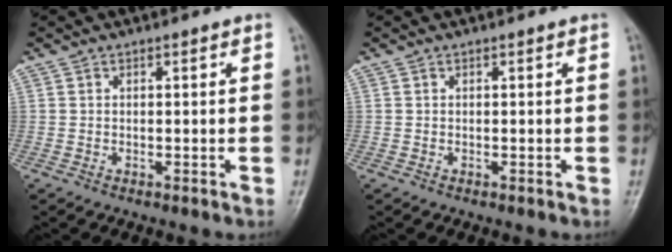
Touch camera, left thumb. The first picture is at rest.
{"total": 0.0}